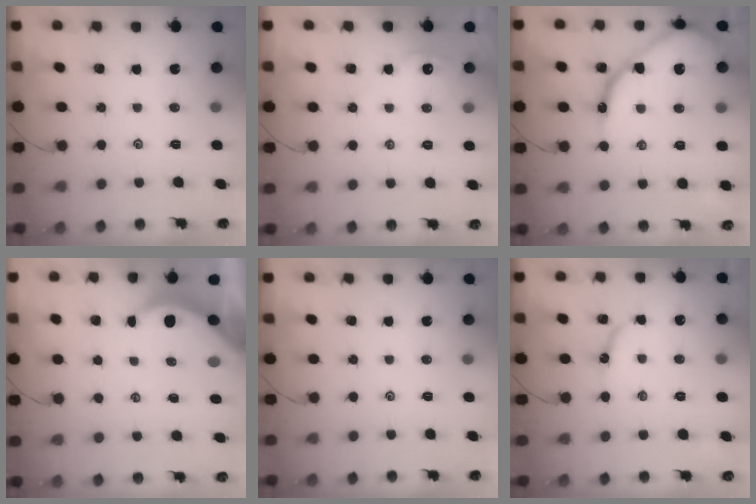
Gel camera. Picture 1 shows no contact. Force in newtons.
{"total": 2.6, "press": 2.6, "slide": 0.3}
{"total": 14.5, "press": 14.5, "slide": 1.4}
{"total": 4.0, "press": 3.9, "slide": 0.5}
{"total": 0.0}
{"total": 5.9, "press": 5.8, "slide": 0.6}